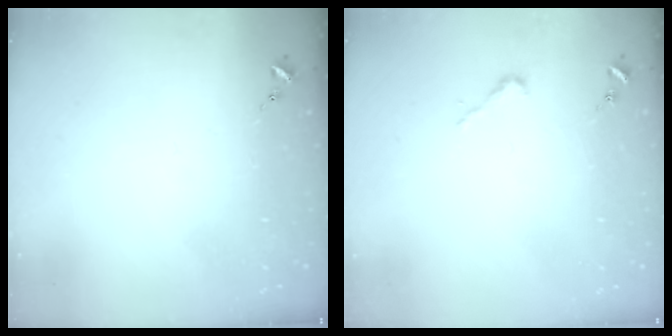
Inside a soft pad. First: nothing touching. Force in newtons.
{"total": 2.5, "press": 2.5, "slide": 0.2}